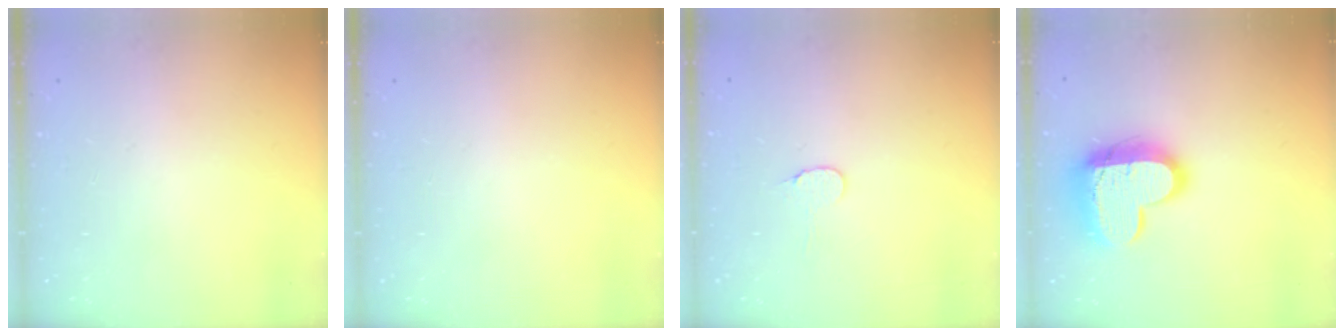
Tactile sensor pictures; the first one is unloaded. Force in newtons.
{"total": 0.0}
{"total": 4.5, "press": 4.5, "slide": 0.4}
{"total": 16.4, "press": 16.3, "slide": 1.5}